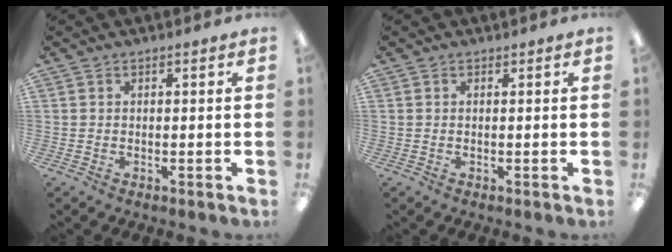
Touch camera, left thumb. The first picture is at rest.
{"total": 0.0}